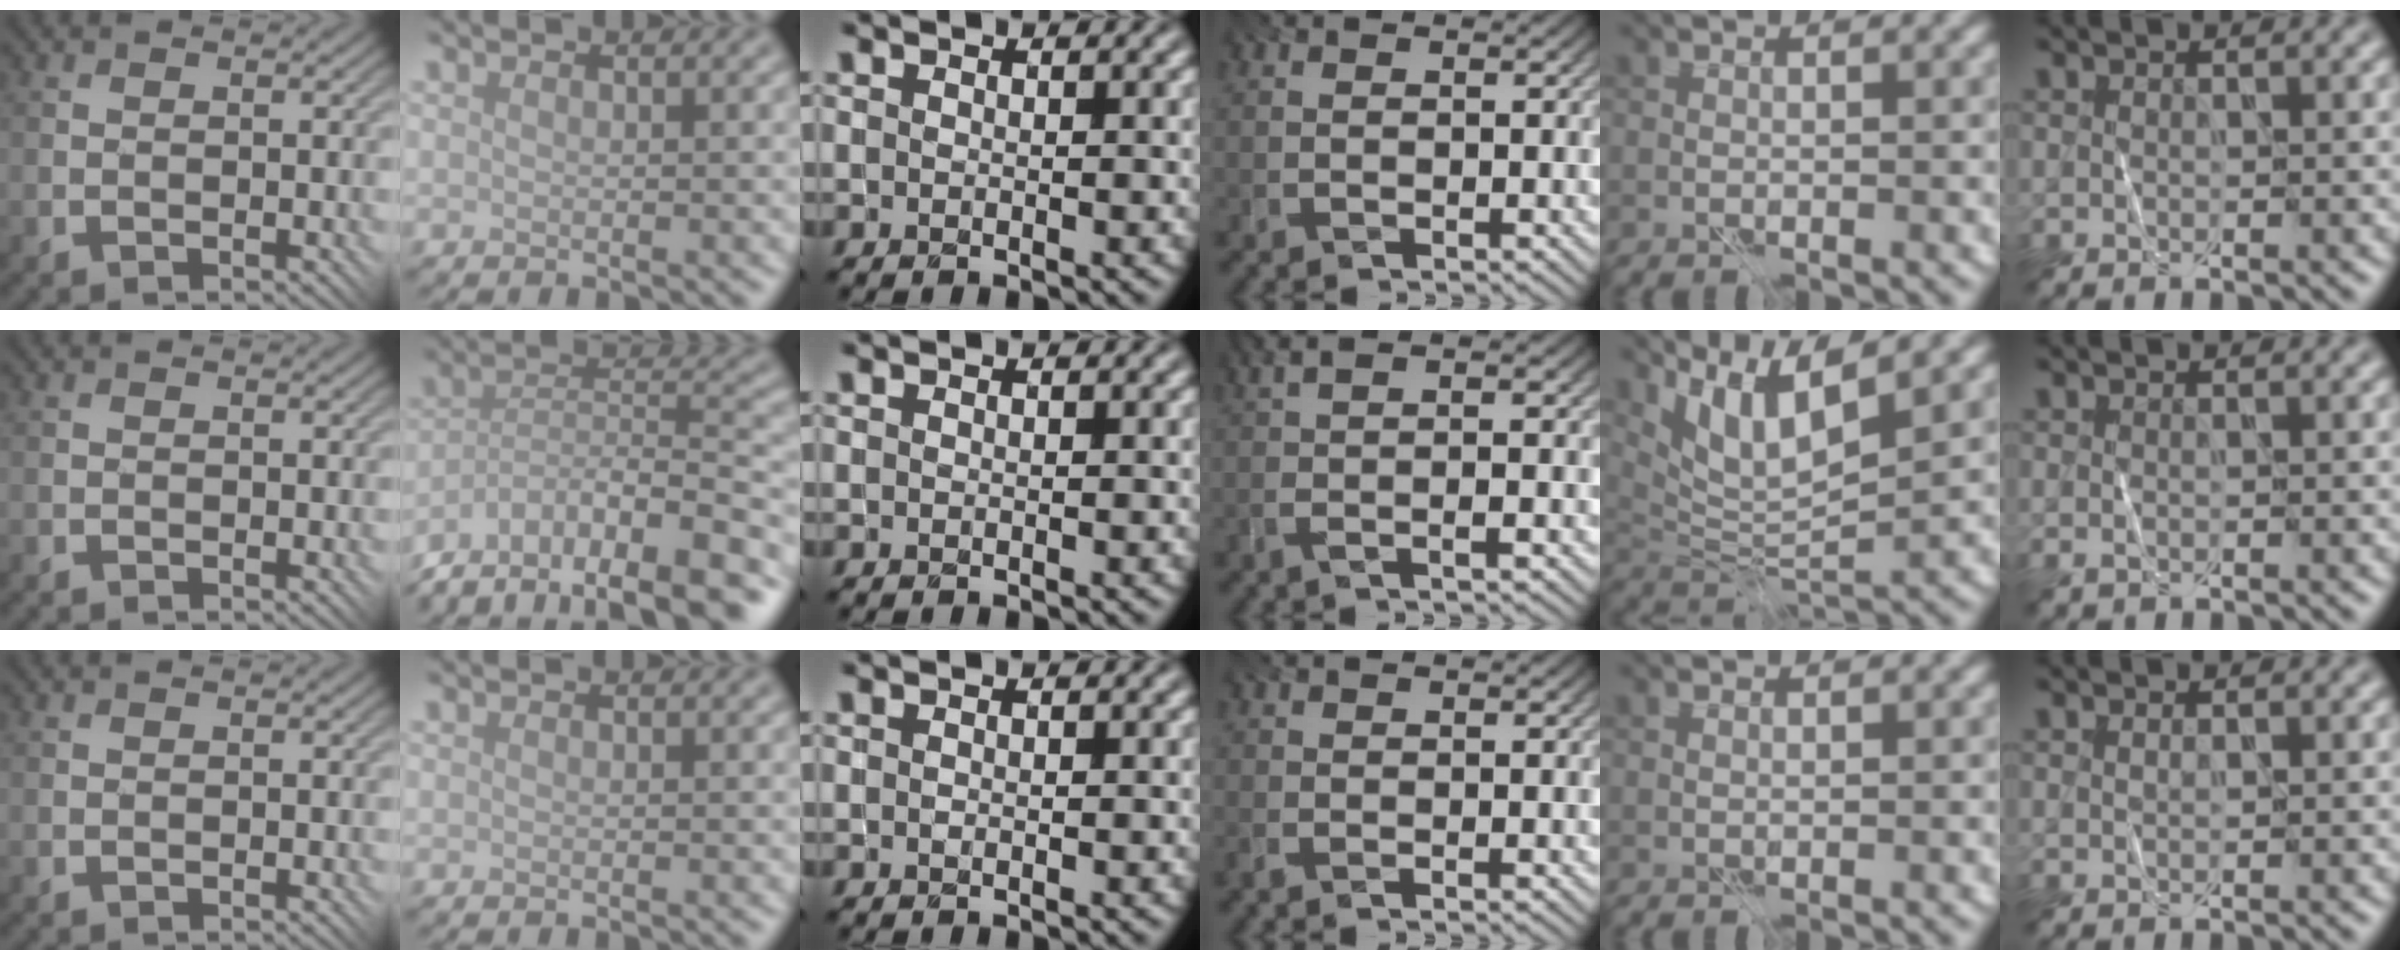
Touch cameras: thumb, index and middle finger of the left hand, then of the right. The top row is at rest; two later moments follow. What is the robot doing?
{"motion": "fold", "object": "shorts"}